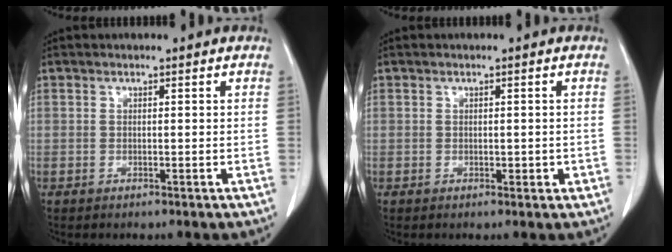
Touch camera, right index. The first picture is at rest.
{"total": 1.4, "force": [-0.3, 0.9, 1.1], "torque": [-0.012, 0.004, 0.002]}